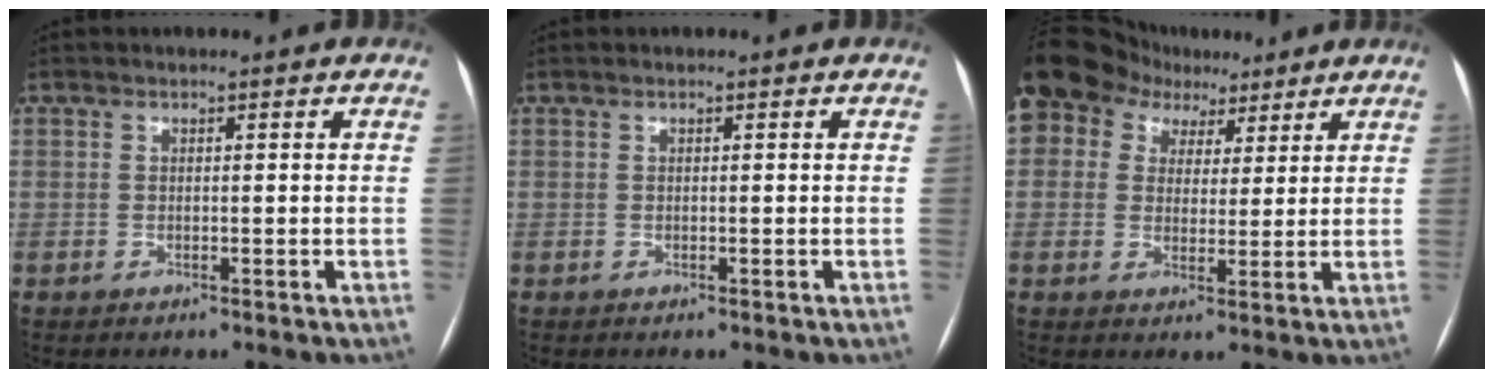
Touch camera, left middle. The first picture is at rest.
{"total": 0.0}
{"total": 22.2, "force": [12.1, 16.4, 8.9], "torque": [-0.264, 0.093, 0.220]}